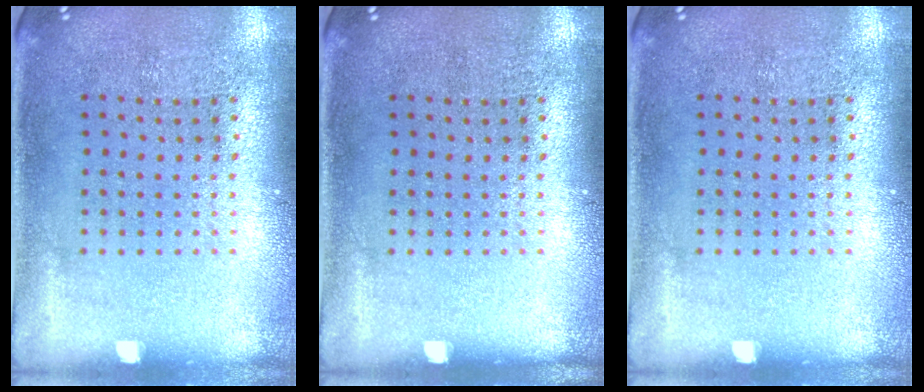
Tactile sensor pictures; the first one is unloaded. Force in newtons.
{"total": 0.0}
{"total": 0.0}